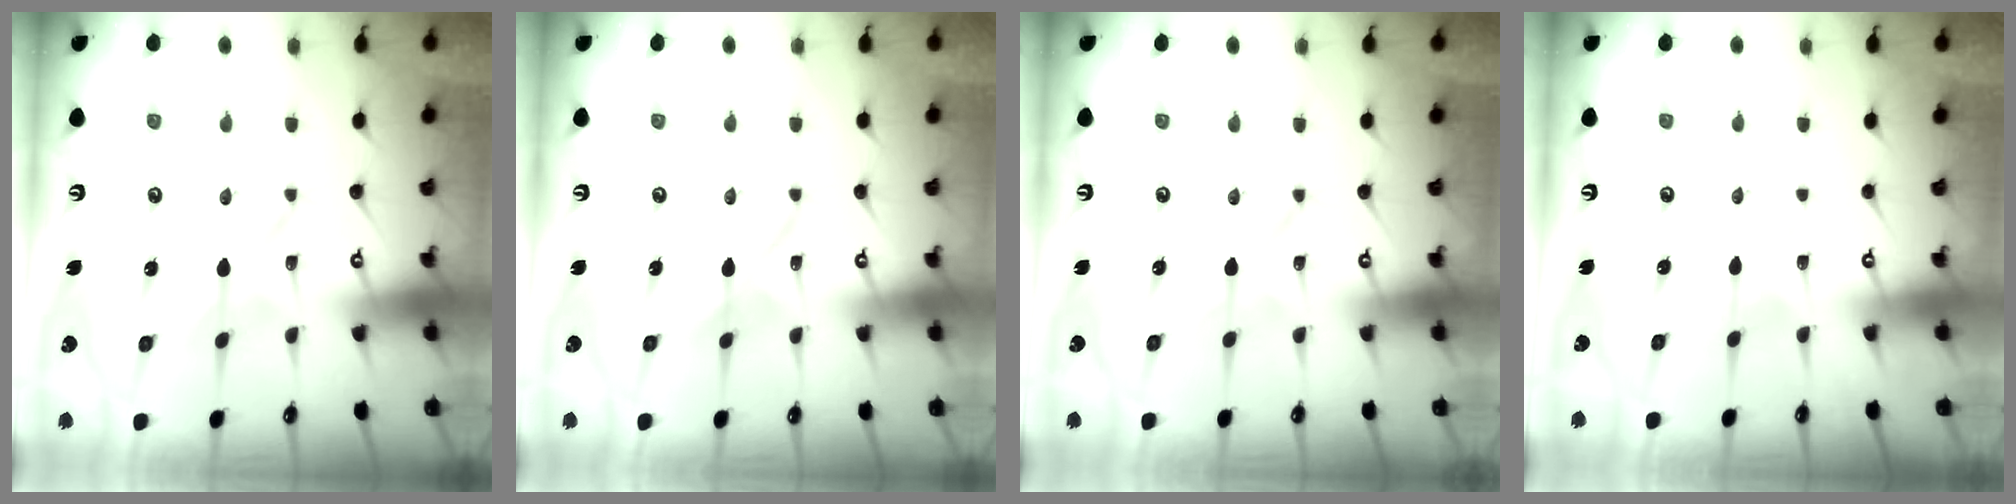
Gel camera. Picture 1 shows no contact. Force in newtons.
{"total": 1.9, "press": 1.9, "slide": 0.2}
{"total": 0.0}
{"total": 1.1, "press": 1.1, "slide": 0.1}